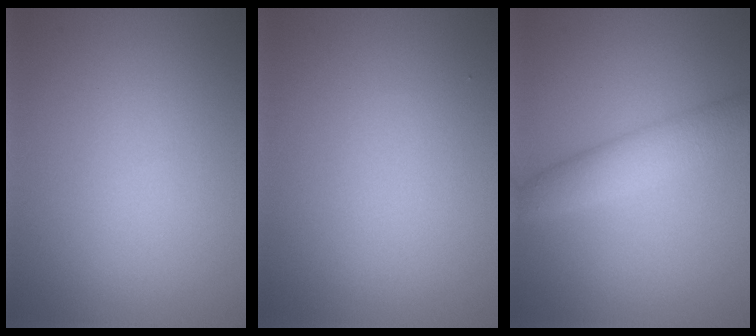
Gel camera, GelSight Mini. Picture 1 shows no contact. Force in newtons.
{"total": 0.0}
{"total": 3.8, "press": 3.8, "slide": 0.1}